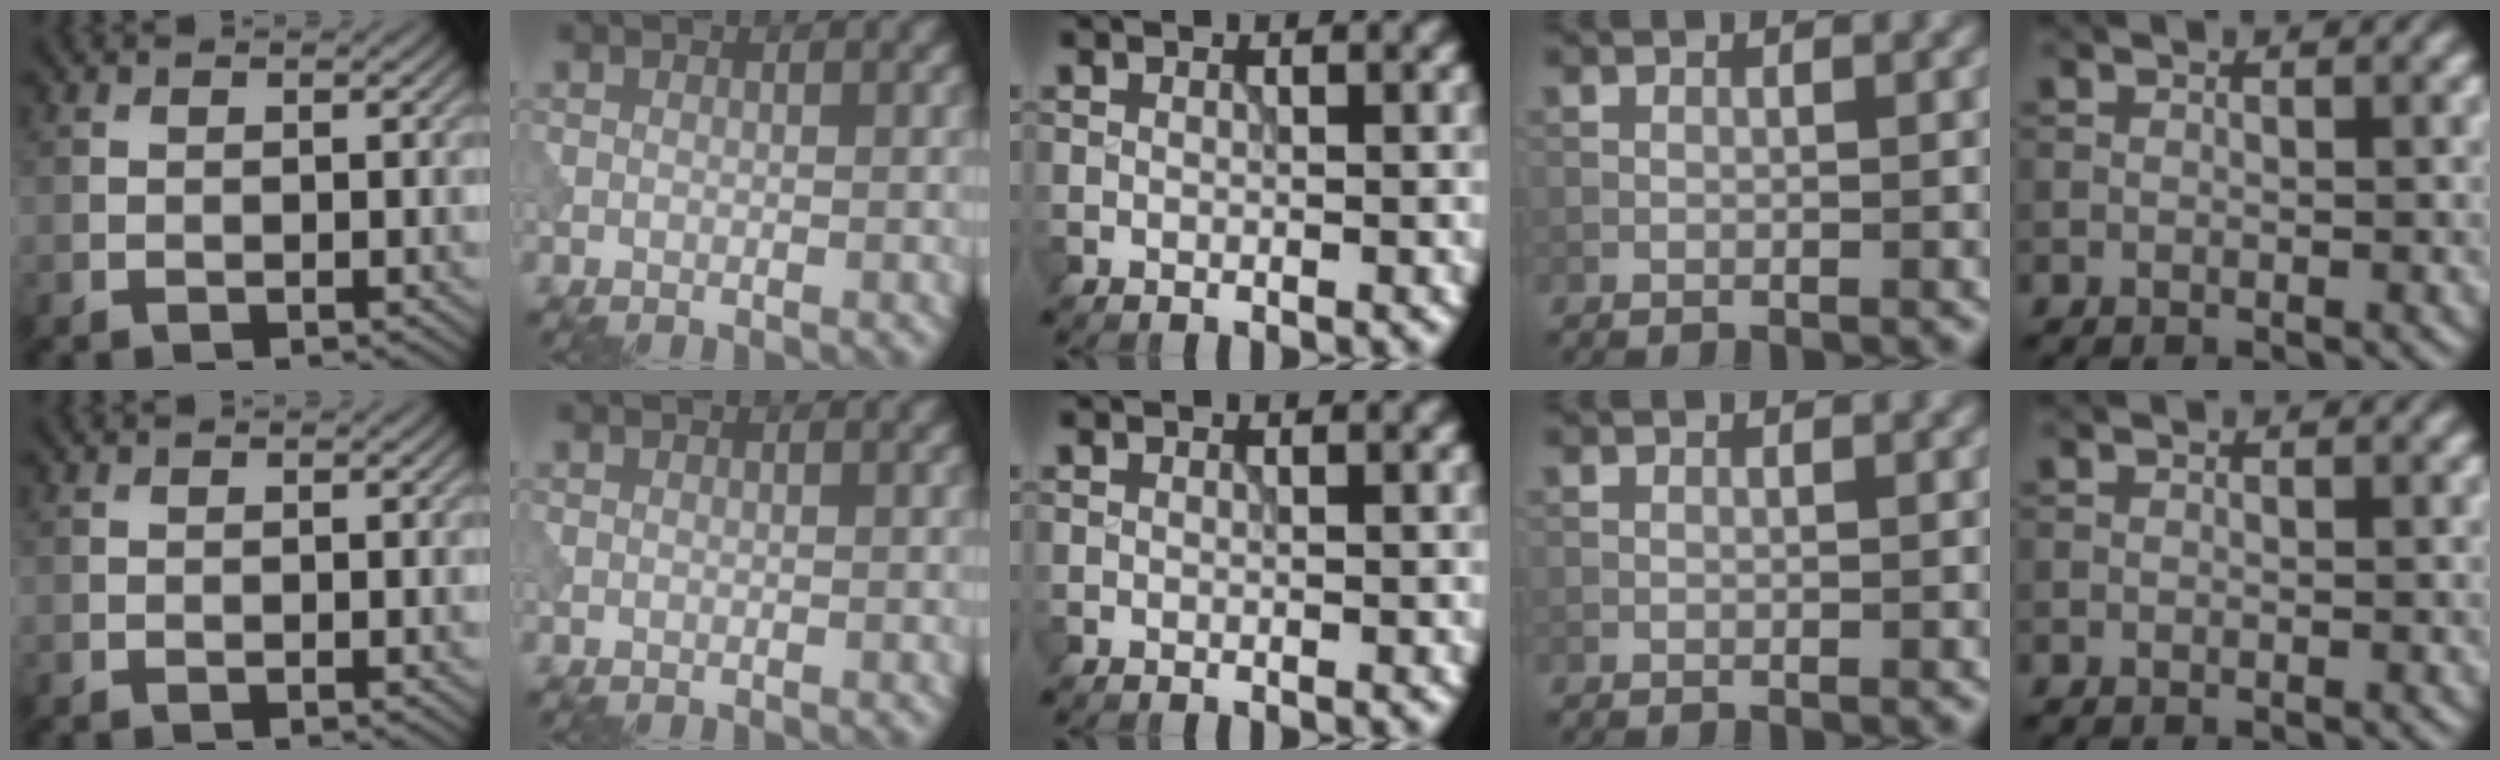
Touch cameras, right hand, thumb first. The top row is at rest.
{}